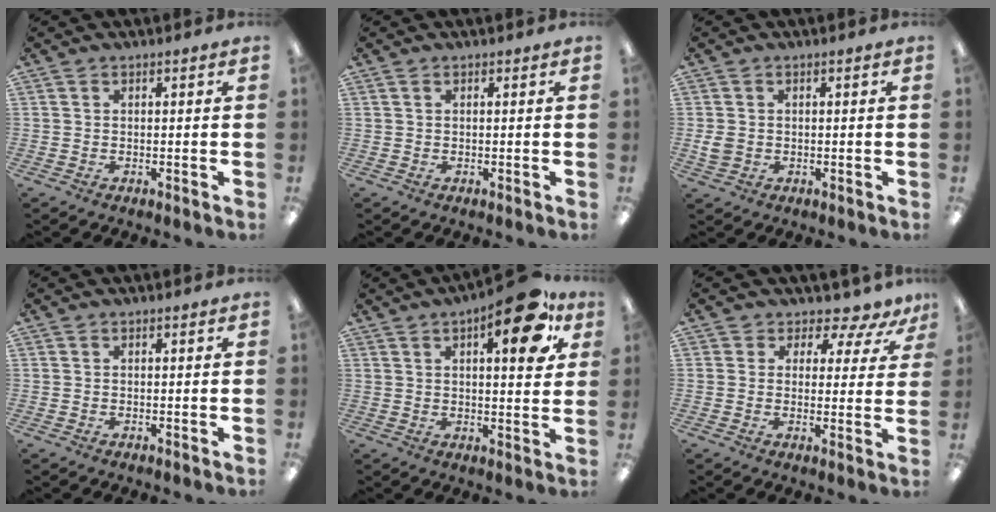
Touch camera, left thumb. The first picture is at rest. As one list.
[{"total": 0.7, "force": [0.3, 0.2, 0.6], "torque": [-0.014, 0.002, 0.006]}, {"total": 2.9, "force": [0.0, 2.3, 1.7], "torque": [-0.040, 0.004, -0.002]}, {"total": 0.0}, {"total": 14.9, "force": [7.7, 4.9, 11.8], "torque": [-0.147, -0.035, 0.113]}, {"total": 5.1, "force": [4.0, 2.6, 1.7], "torque": [-0.029, -0.035, 0.070]}]